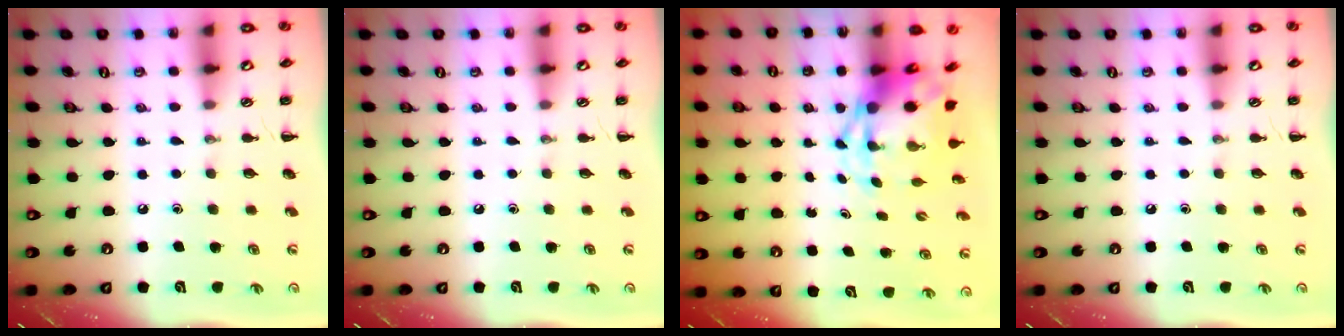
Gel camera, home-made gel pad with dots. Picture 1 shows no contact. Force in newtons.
{"total": 0.0}
{"total": 4.9, "press": 4.7, "slide": 1.3}
{"total": 0.0}